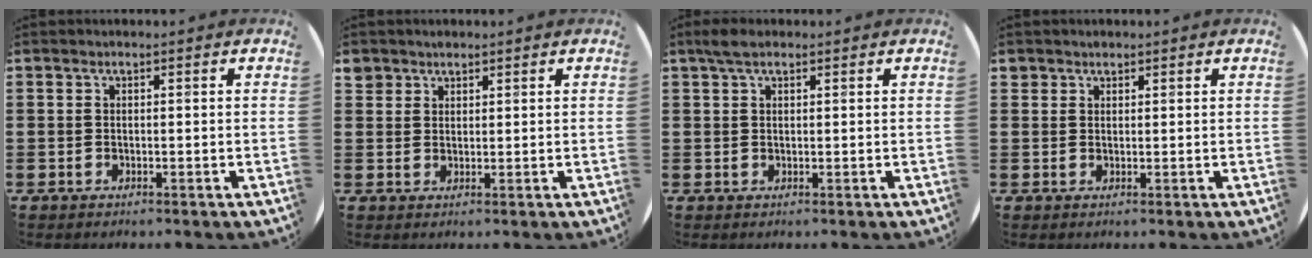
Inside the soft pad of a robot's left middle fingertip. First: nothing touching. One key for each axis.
{"total": 2.1, "fx": 1.7, "fy": 1.2, "fz": -0.1, "tx": 0.005, "ty": 0.003, "tz": 0.033}
{"total": 2.5, "fx": 1.6, "fy": 1.1, "fz": 1.5, "tx": -0.025, "ty": 0.005, "tz": 0.028}
{"total": 1.1, "fx": 1.0, "fy": 0.5, "fz": -0.1, "tx": 0.000, "ty": 0.002, "tz": 0.021}